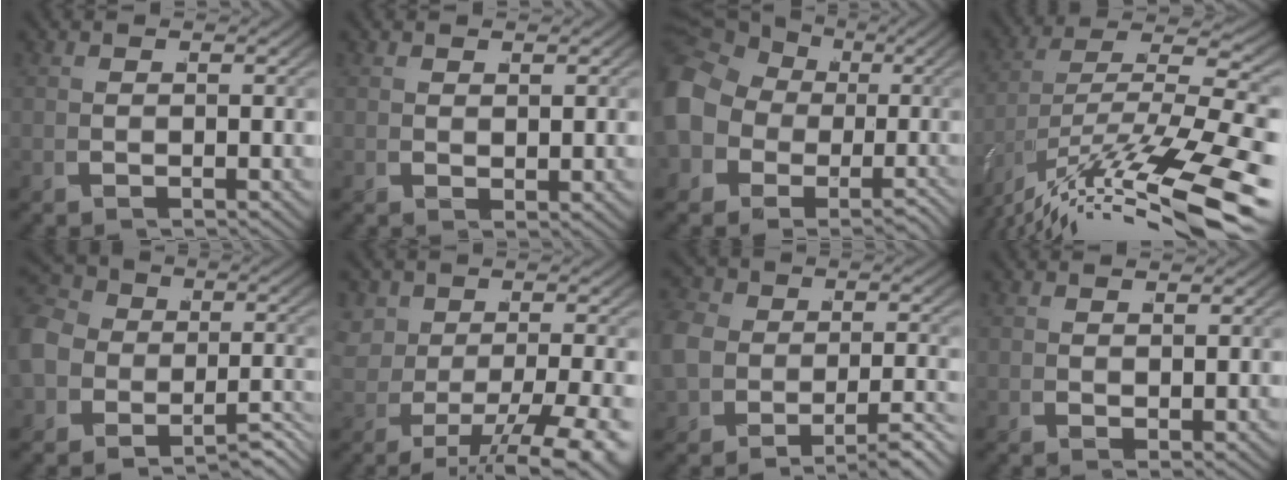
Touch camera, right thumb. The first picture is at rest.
{"total": 1.2, "force": [1.0, 0.4, 0.4], "torque": [-0.005, 0.001, 0.023]}
{"total": 10.1, "force": [-0.8, 8.9, 4.8], "torque": [-0.104, -0.019, -0.017]}
{"total": 12.7, "force": [-6.0, 6.2, 9.3], "torque": [-0.184, -0.039, -0.069]}
{"total": 8.0, "force": [-2.0, 6.4, 4.3], "torque": [-0.089, -0.013, -0.041]}
{"total": 6.2, "force": [-1.5, 3.6, 4.8], "torque": [-0.082, -0.020, -0.014]}
{"total": 5.2, "force": [-2.6, 3.6, 2.6], "torque": [-0.052, -0.010, -0.045]}
{"total": 1.0, "force": [0.7, 0.5, 0.4], "torque": [-0.006, -0.001, 0.017]}